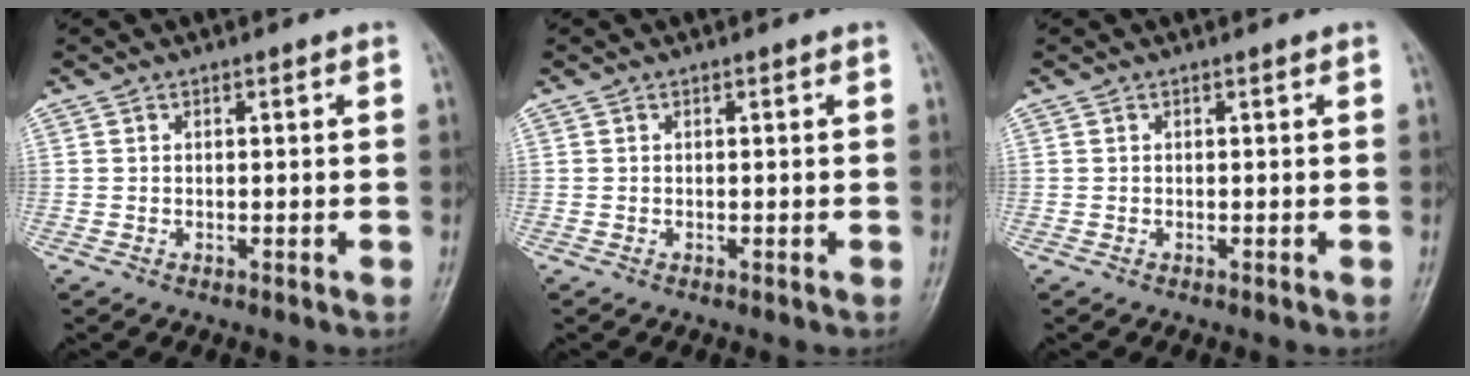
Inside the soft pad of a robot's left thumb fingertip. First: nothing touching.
{"total": 0.0}
{"total": 0.0}